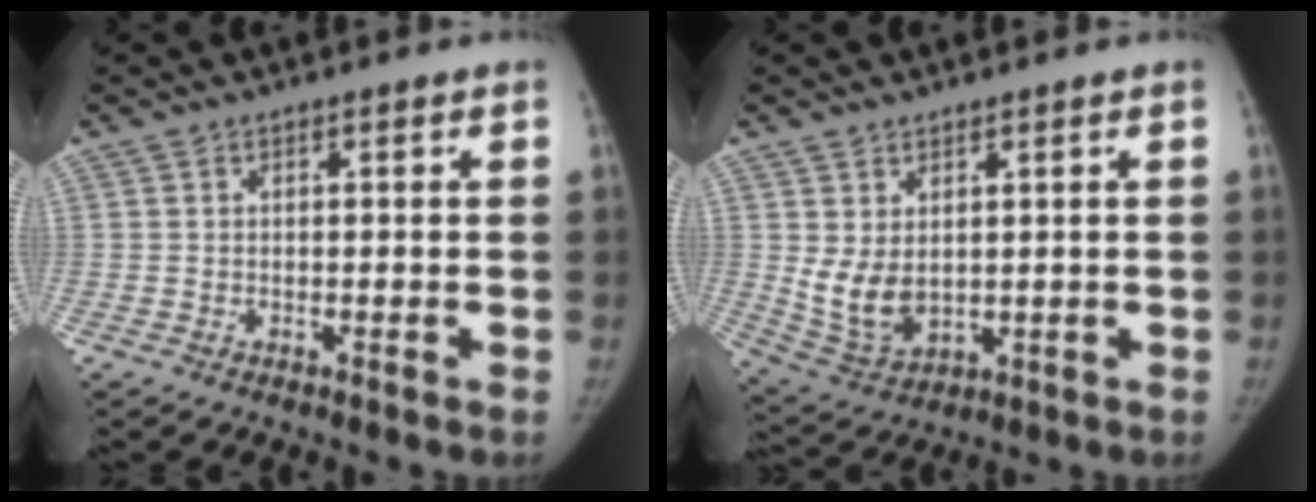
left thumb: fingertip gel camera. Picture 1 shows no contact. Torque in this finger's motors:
{"motor_torque": [0.43, 1.58, 0.55, -0.73, 0.15]}